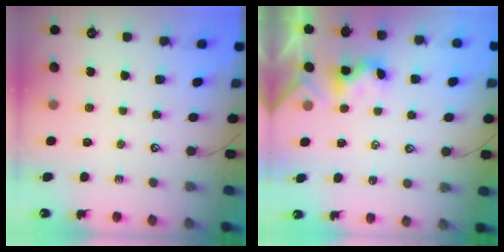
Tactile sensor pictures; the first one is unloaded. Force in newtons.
{"total": 1.5, "press": 1.5, "slide": 0.4}